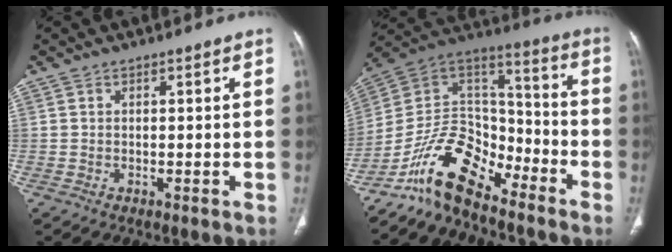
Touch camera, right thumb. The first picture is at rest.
{"total": 15.9, "force": [-11.6, 7.6, 7.7], "torque": [-0.114, 0.103, -0.221]}